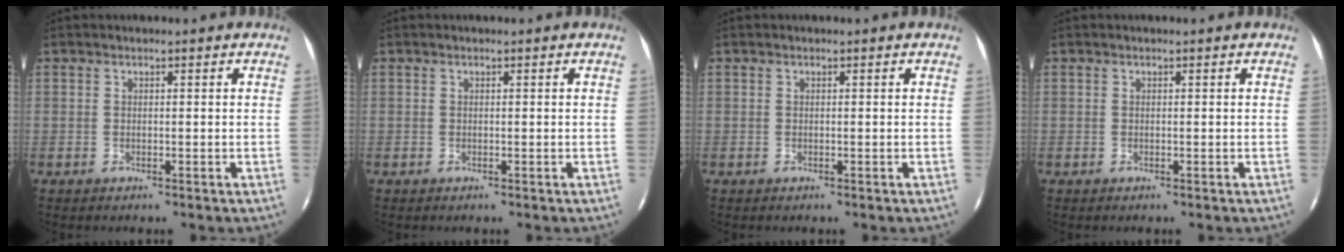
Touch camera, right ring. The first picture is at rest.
{"total": 0.0}
{"total": 0.0}
{"total": 0.0}